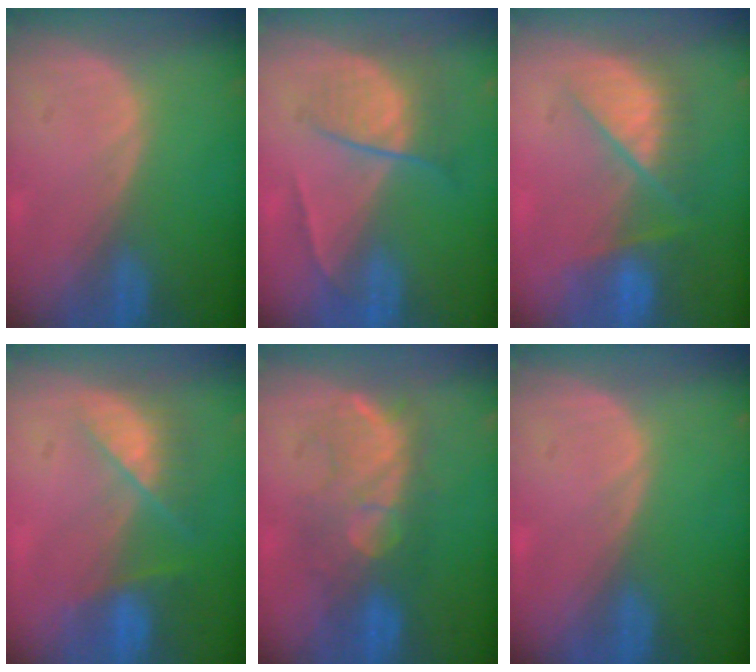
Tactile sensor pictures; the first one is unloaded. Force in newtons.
{"total": 6.8, "press": 6.0, "slide": 3.2}
{"total": 7.3, "press": 7.3, "slide": 0.5}
{"total": 7.2, "press": 6.5, "slide": 3.2}
{"total": 8.3, "press": 8.3, "slide": 0.1}
{"total": 0.0}